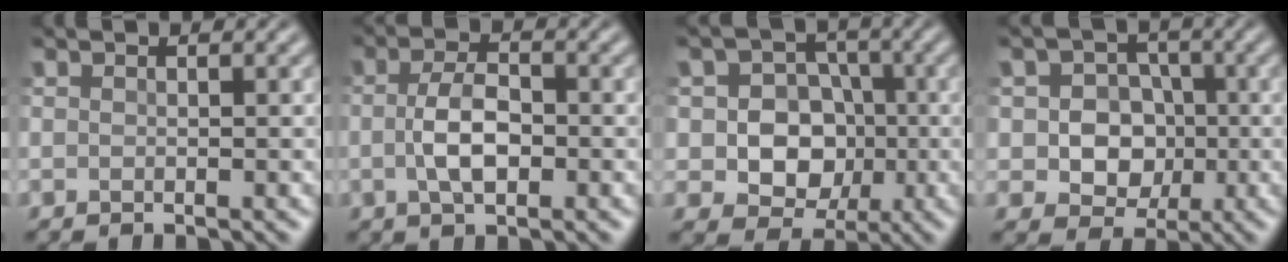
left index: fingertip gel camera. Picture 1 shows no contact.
{"total": 3.8, "force": [-0.5, 1.8, 3.3], "torque": [-0.068, 0.002, -0.011]}
{"total": 7.3, "force": [-0.5, 6.5, 3.2], "torque": [-0.042, 0.017, -0.031]}
{"total": 6.1, "force": [-0.3, 5.4, 2.8], "torque": [-0.022, 0.014, -0.027]}